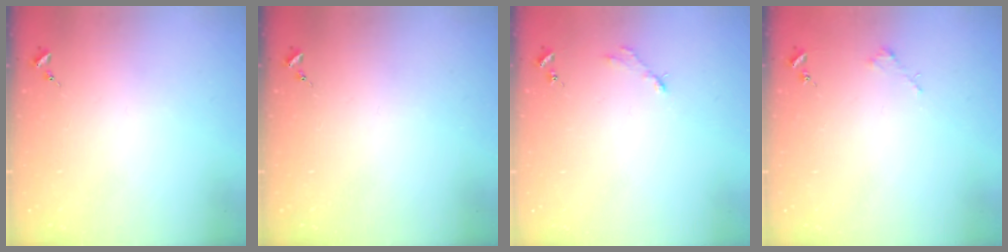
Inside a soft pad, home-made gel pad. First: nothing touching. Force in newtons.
{"total": 0.0}
{"total": 2.8, "press": 2.8, "slide": 0.4}
{"total": 1.8, "press": 1.8, "slide": 0.2}